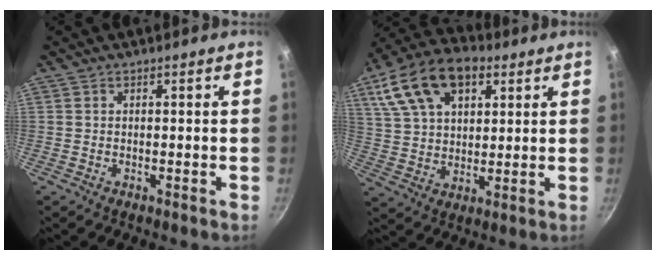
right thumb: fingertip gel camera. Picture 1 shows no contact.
{"total": 18.3, "force": [8.1, 11.0, 12.1], "torque": [-0.209, 0.004, 0.141]}